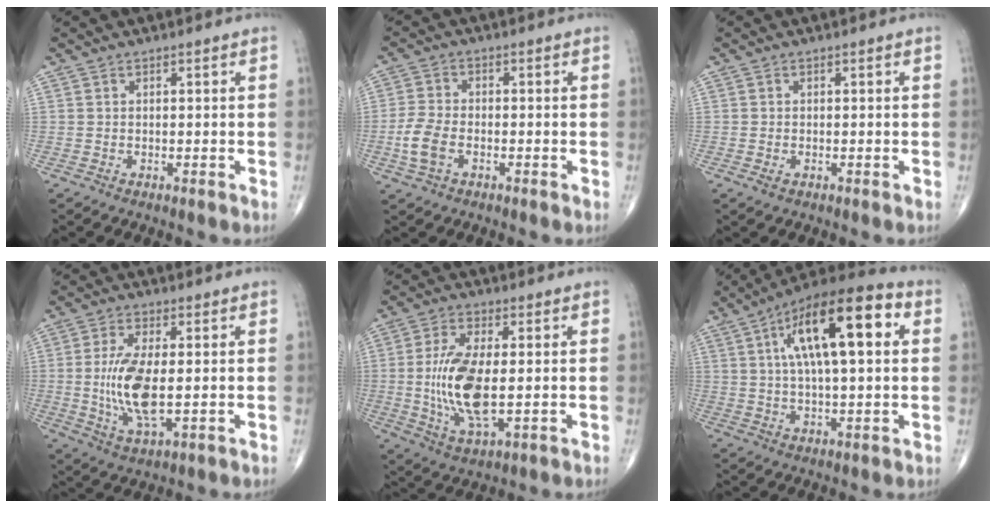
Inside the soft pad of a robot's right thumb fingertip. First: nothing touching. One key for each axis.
{"total": 6.1, "fx": -1.9, "fy": 3.6, "fz": 4.5, "tx": -0.103, "ty": 0.011, "tz": -0.042}
{"total": 1.2, "fx": -0.5, "fy": 0.7, "fz": 0.9, "tx": -0.017, "ty": 0.001, "tz": -0.008}
{"total": 10.9, "fx": -0.5, "fy": 4.1, "fz": 10.1, "tx": -0.209, "ty": -0.015, "tz": -0.006}
{"total": 13.0, "fx": -0.6, "fy": 5.2, "fz": 11.9, "tx": -0.246, "ty": -0.013, "tz": -0.007}
{"total": 19.5, "fx": 5.2, "fy": 6.8, "fz": 17.5, "tx": -0.275, "ty": 0.018, "tz": 0.075}